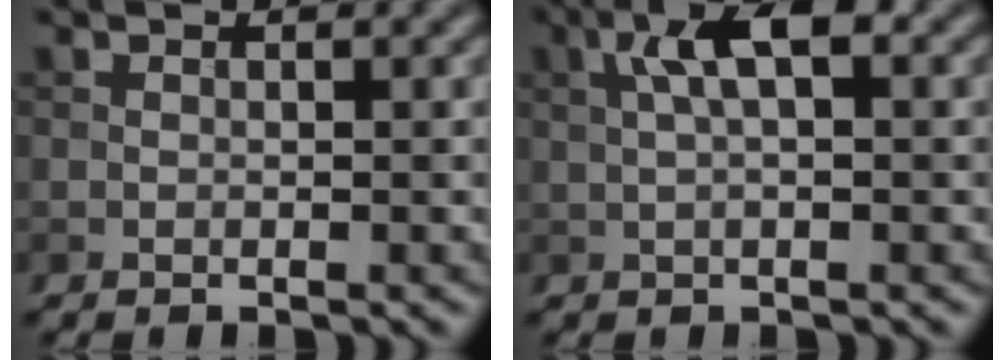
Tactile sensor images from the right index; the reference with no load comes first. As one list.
[{"total": 4.6, "force": [1.3, 1.5, 4.1], "torque": [-0.079, 0.014, 0.019]}]